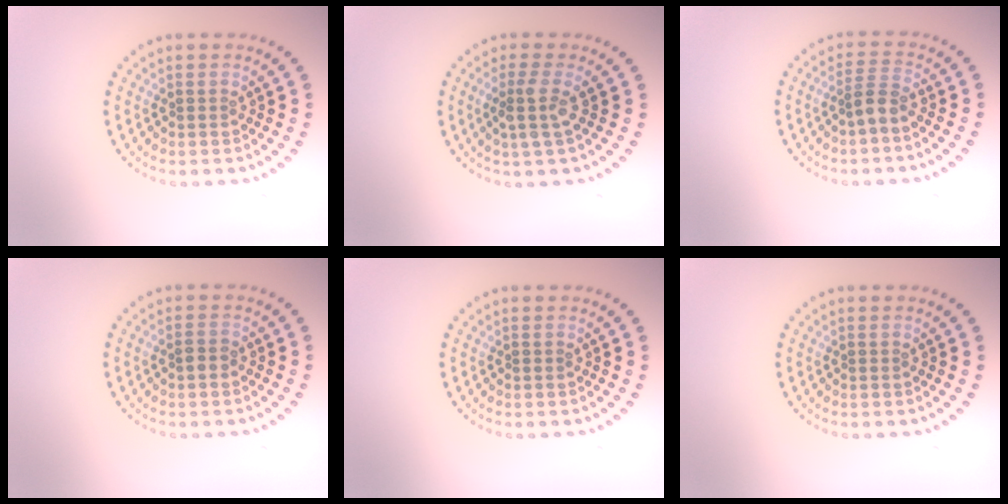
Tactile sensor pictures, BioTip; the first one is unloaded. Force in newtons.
{"total": 2.4, "press": 1.9, "slide": 1.5}
{"total": 2.0, "press": 1.5, "slide": 1.3}
{"total": 1.2, "press": 1.1, "slide": 0.4}
{"total": 0.0}
{"total": 0.0}